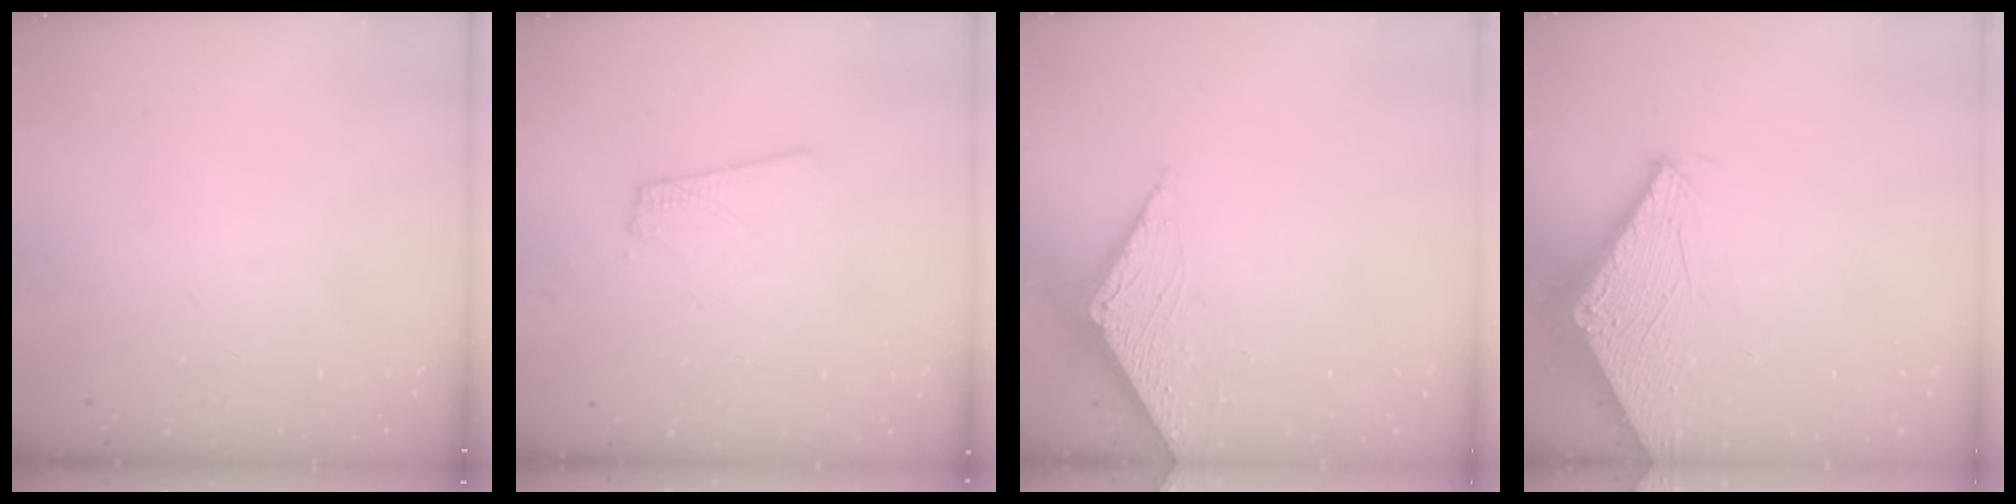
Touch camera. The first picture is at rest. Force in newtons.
{"total": 1.8, "press": 1.8, "slide": 0.1}
{"total": 2.7, "press": 2.7, "slide": 0.3}
{"total": 2.9, "press": 2.9, "slide": 0.2}